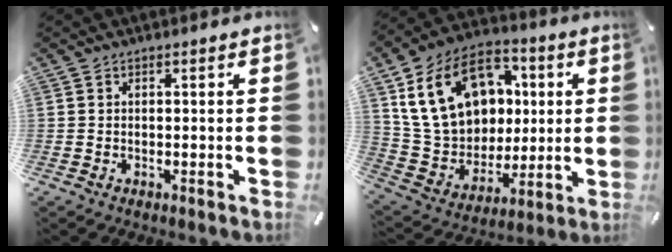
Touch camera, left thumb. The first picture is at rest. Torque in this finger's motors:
{"motor_torque": [2.51, 2.50, 1.49, -1.28, 0.69]}